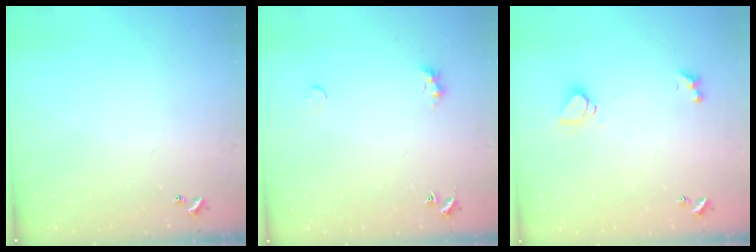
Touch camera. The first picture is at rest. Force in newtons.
{"total": 1.9, "press": 1.9, "slide": 0.5}
{"total": 1.6, "press": 1.5, "slide": 0.4}